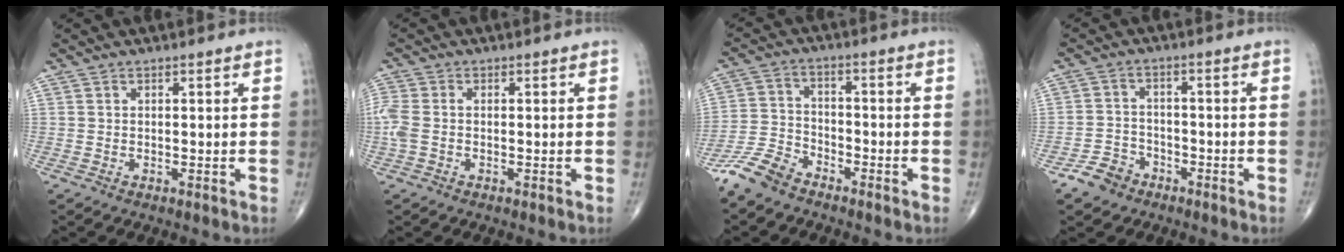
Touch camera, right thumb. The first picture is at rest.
{"total": 4.3, "force": [-0.5, 2.7, 3.3], "torque": [-0.104, 0.008, -0.012]}
{"total": 7.6, "force": [-6.5, 2.8, 2.7], "torque": [-0.059, 0.023, -0.142]}
{"total": 5.2, "force": [-3.6, 3.5, 1.1], "torque": [-0.003, 0.022, -0.068]}